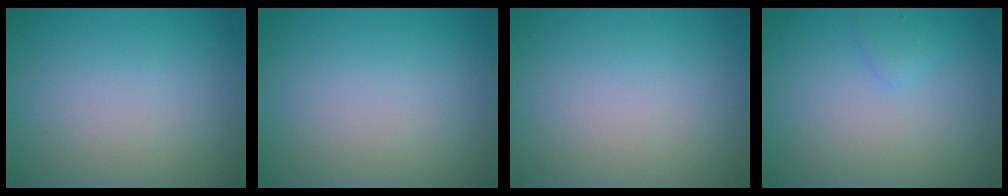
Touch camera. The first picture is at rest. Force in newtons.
{"total": 0.0}
{"total": 0.0}
{"total": 0.9, "press": 0.9, "slide": 0.0}